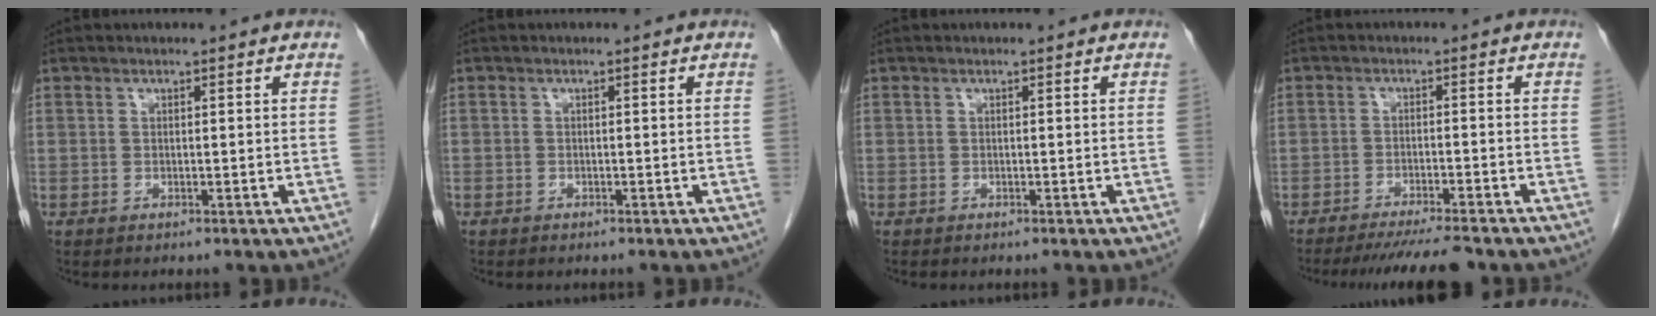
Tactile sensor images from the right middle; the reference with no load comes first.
{"total": 0.6, "force": [-0.4, 0.3, 0.1], "torque": [-0.009, 0.002, -0.008]}
{"total": 0.0}
{"total": 9.0, "force": [-8.0, -0.1, 4.0], "torque": [-0.044, -0.021, -0.122]}